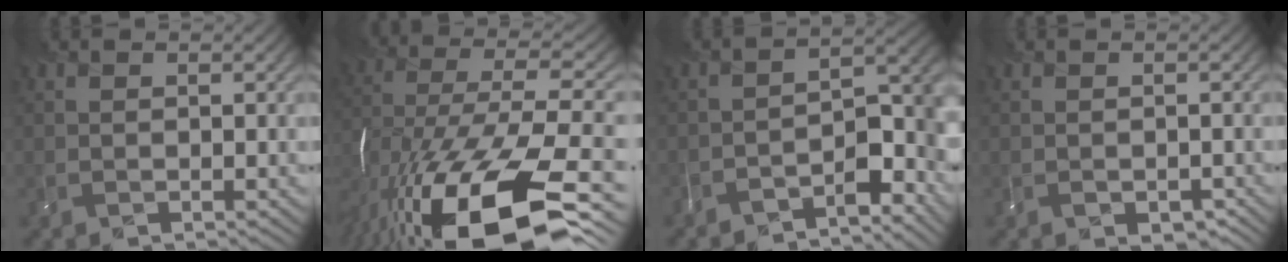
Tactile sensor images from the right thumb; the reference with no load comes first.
{"total": 17.8, "force": [-9.5, 7.4, 13.1], "torque": [-0.273, -0.027, -0.159]}
{"total": 6.6, "force": [-6.2, 0.7, 2.4], "torque": [-0.015, 0.009, -0.100]}
{"total": 2.7, "force": [-1.8, 1.8, 1.1], "torque": [-0.003, -0.004, -0.022]}